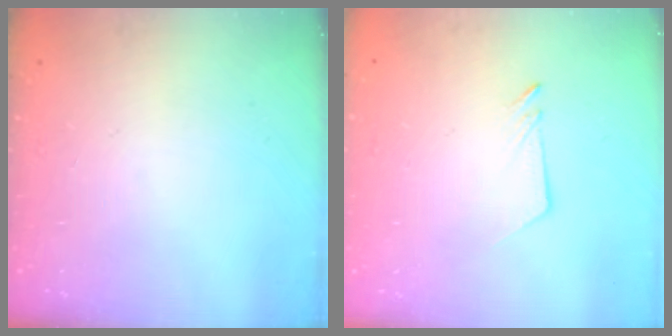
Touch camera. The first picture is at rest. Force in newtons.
{"total": 2.5, "press": 2.5, "slide": 0.2}